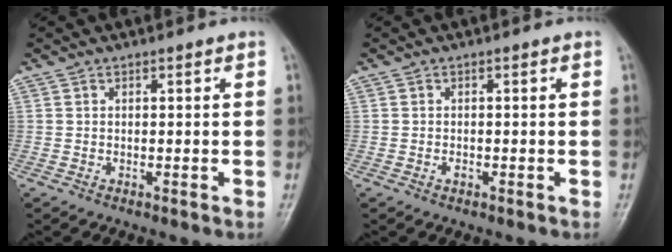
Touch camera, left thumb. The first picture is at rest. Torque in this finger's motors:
{"motor_torque": [-0.19, 0.10, 0.18, 0.03, 0.00]}